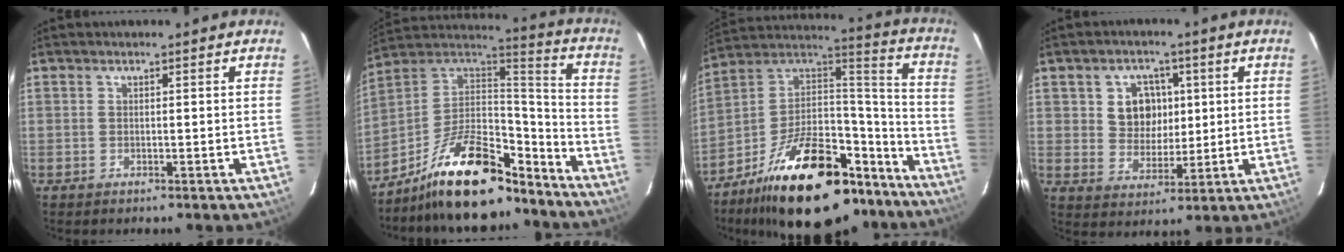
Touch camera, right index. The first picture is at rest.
{"total": 21.7, "force": [-15.2, 8.1, 13.2], "torque": [-0.242, 0.012, -0.249]}
{"total": 29.8, "force": [-19.5, 13.9, 17.7], "torque": [-0.295, 0.047, -0.281]}
{"total": 7.7, "force": [1.9, 6.7, 3.2], "torque": [-0.064, 0.018, 0.042]}